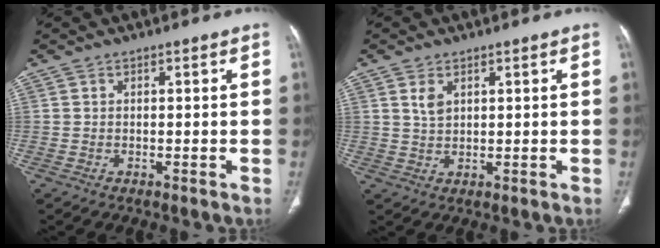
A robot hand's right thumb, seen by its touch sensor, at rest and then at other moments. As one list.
[{"total": 2.9, "force": [1.4, 1.8, 1.9], "torque": [-0.033, -0.007, 0.033]}]